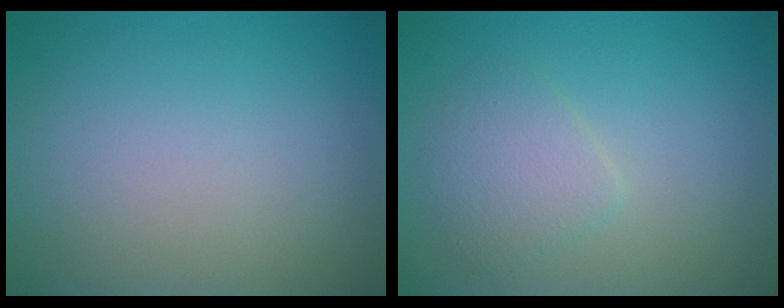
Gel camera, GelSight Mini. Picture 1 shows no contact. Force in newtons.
{"total": 2.4, "press": 2.4, "slide": 0.1}